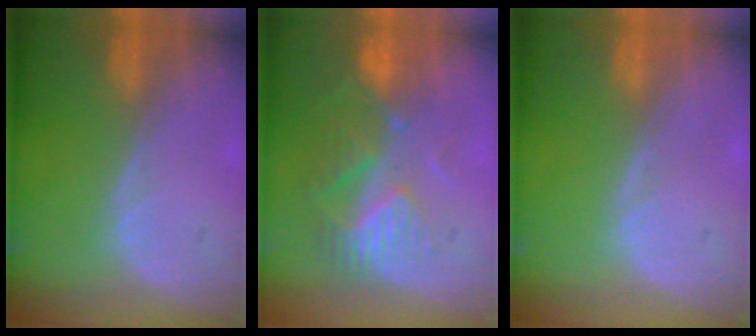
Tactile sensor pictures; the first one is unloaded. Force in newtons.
{"total": 8.9, "press": 7.7, "slide": 4.5}
{"total": 0.0}